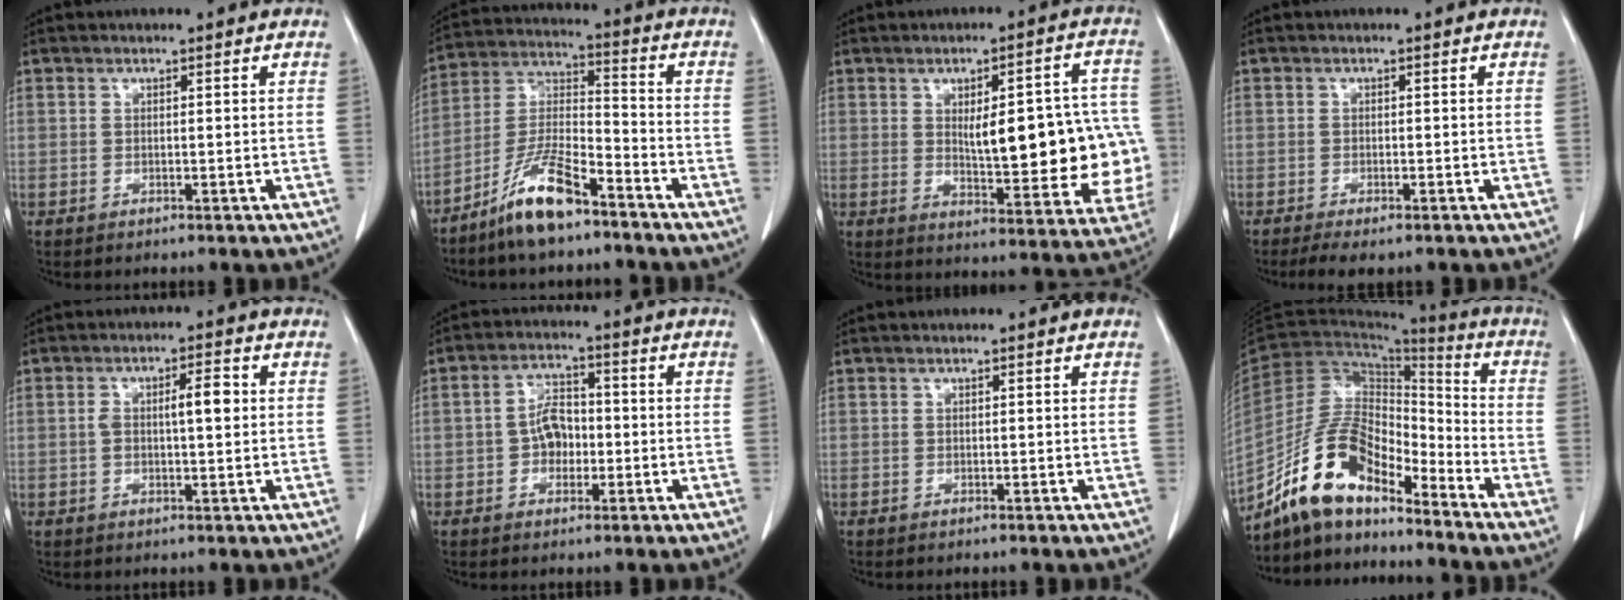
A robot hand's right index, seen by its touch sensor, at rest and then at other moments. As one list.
[{"total": 10.9, "force": [-7.8, 2.2, 7.2], "torque": [-0.156, -0.006, -0.153]}, {"total": 18.6, "force": [0.1, 5.8, 17.7], "torque": [-0.181, 0.022, 0.017]}, {"total": 3.1, "force": [-2.3, 1.0, 1.9], "torque": [-0.033, -0.008, -0.035]}, {"total": 4.9, "force": [0.7, 1.2, 4.7], "torque": [-0.082, 0.017, 0.016]}, {"total": 5.1, "force": [-1.0, 3.3, 3.7], "torque": [-0.069, 0.018, -0.019]}, {"total": 0.0}, {"total": 12.7, "force": [-10.3, 4.5, 6.0], "torque": [-0.119, 0.034, -0.192]}]